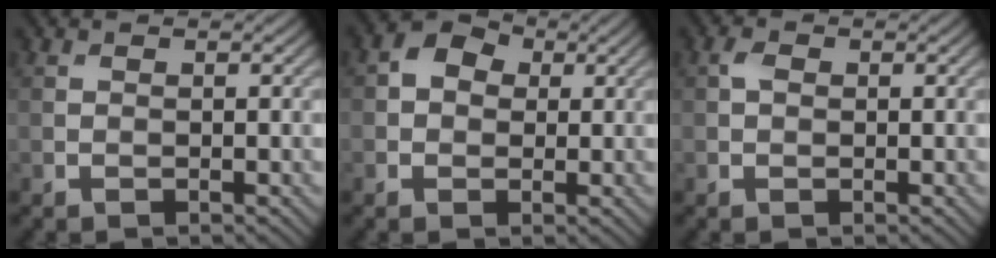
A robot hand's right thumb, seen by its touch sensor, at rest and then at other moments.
{"total": 3.9, "force": [0.7, 3.1, 2.1], "torque": [-0.039, 0.007, 0.003]}
{"total": 1.2, "force": [0.2, 0.8, 0.8], "torque": [-0.016, 0.003, 0.001]}